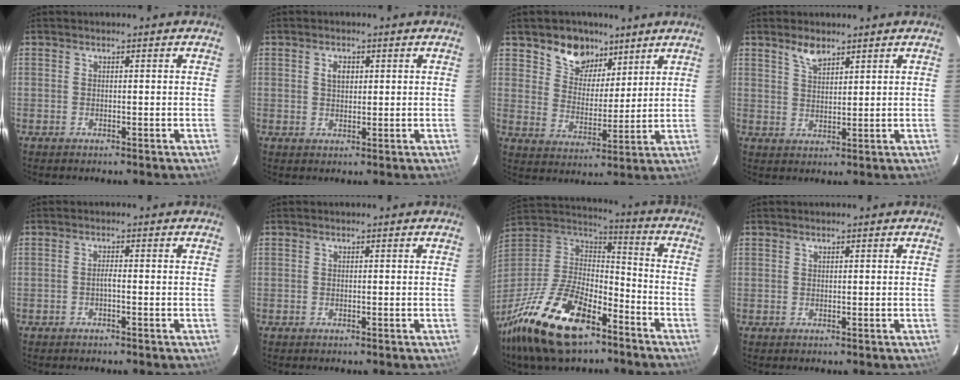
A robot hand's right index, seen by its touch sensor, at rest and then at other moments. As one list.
[{"total": 2.6, "force": [0.9, 1.7, 1.8], "torque": [-0.028, 0.005, 0.015]}, {"total": 9.8, "force": [6.6, 6.6, 2.9], "torque": [-0.052, 0.008, 0.118]}, {"total": 3.8, "force": [2.9, 1.5, 1.9], "torque": [-0.033, 0.004, 0.055]}, {"total": 1.0, "force": [-0.5, 0.0, 0.8], "torque": [-0.013, 0.003, -0.011]}, {"total": 0.0}, {"total": 26.6, "force": [-16.7, 12.0, 17.0], "torque": [-0.360, -0.027, -0.290]}, {"total": 0.6, "force": [0.3, 0.6, 0.0], "torque": [0.003, 0.003, 0.005]}]